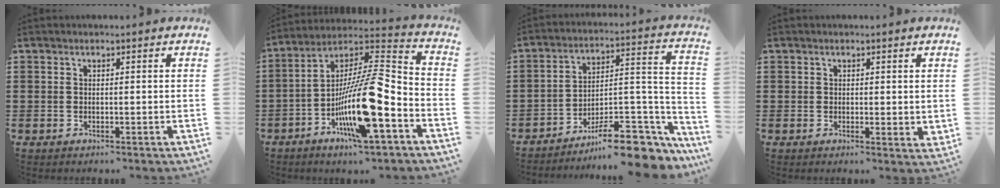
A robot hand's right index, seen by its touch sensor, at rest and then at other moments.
{"total": 15.8, "force": [-5.8, 2.9, 14.4], "torque": [-0.281, -0.014, -0.107]}
{"total": 11.5, "force": [-8.9, 3.5, 6.4], "torque": [-0.073, 0.038, -0.155]}
{"total": 1.1, "force": [0.9, 0.6, 0.3], "torque": [0.000, 0.001, 0.016]}